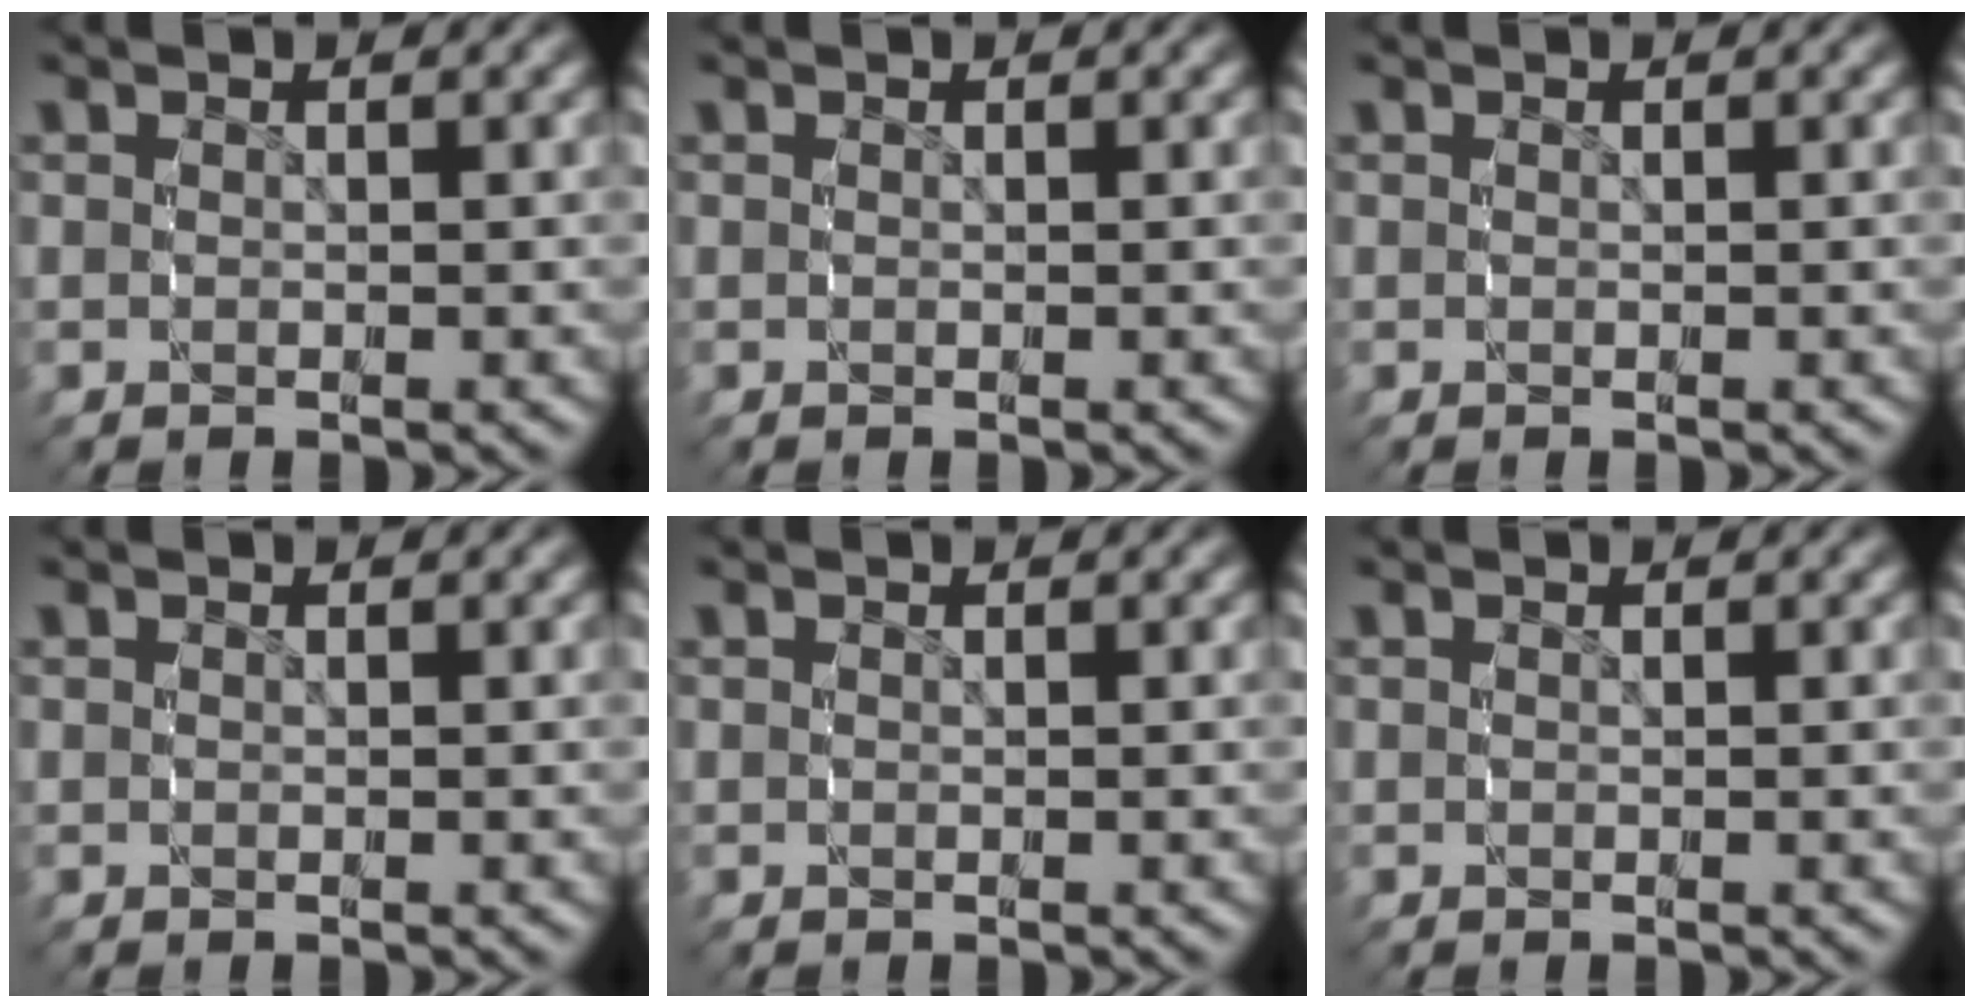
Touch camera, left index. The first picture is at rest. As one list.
[{"total": 0.0}, {"total": 0.0}, {"total": 0.0}, {"total": 0.0}, {"total": 0.0}]